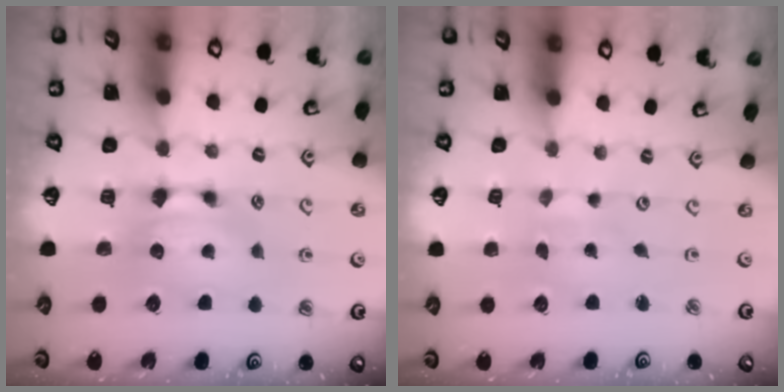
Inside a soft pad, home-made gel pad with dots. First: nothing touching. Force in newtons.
{"total": 5.4, "press": 5.4, "slide": 0.2}